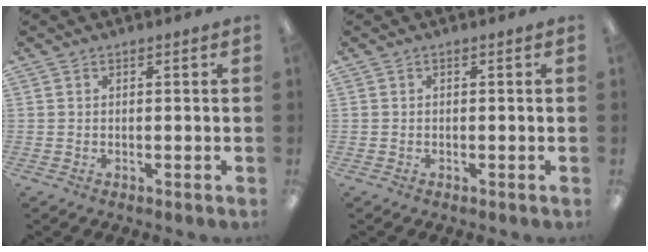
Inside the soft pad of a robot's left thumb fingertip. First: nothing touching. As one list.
[{"total": 0.0}]